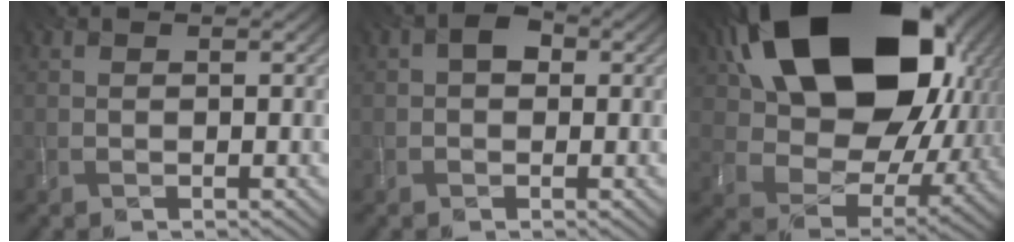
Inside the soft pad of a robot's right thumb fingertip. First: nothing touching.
{"total": 2.5, "force": [0.2, 1.7, 1.7], "torque": [-0.026, 0.010, -0.002]}
{"total": 21.5, "force": [7.9, 14.2, 14.1], "torque": [-0.312, -0.008, 0.178]}